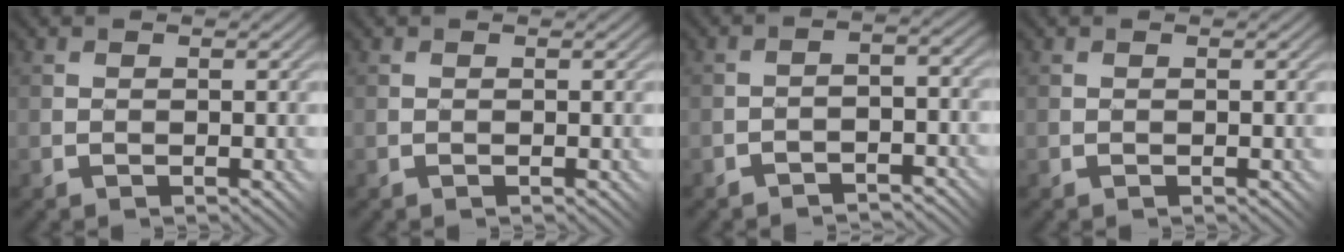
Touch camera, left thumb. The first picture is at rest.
{"total": 0.0}
{"total": 2.4, "force": [-2.2, 0.7, 0.9], "torque": [-0.008, 0.010, -0.044]}
{"total": 0.0}